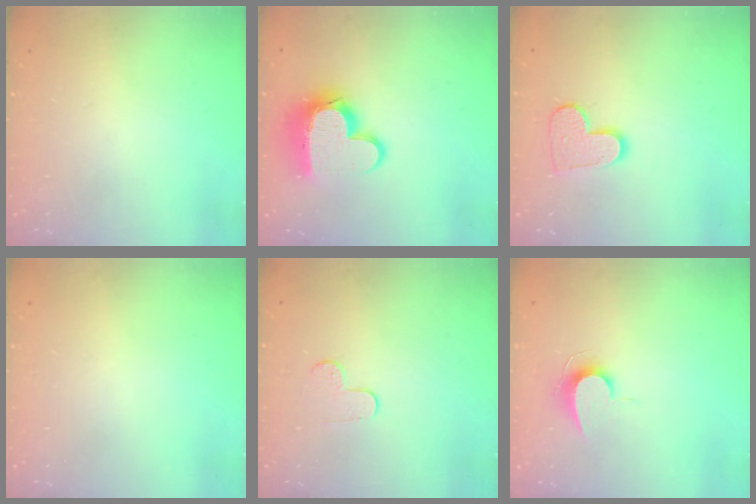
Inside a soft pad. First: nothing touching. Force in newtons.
{"total": 14.0, "press": 14.0, "slide": 1.0}
{"total": 9.7, "press": 9.7, "slide": 0.5}
{"total": 0.0}
{"total": 5.9, "press": 5.9, "slide": 0.5}
{"total": 7.0, "press": 7.0, "slide": 0.7}